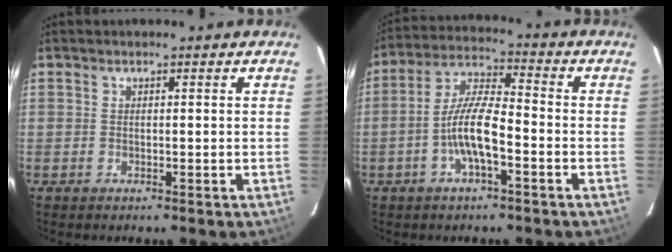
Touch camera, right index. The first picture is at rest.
{"total": 9.1, "force": [-3.4, 2.3, 8.2], "torque": [-0.169, 0.006, -0.063]}